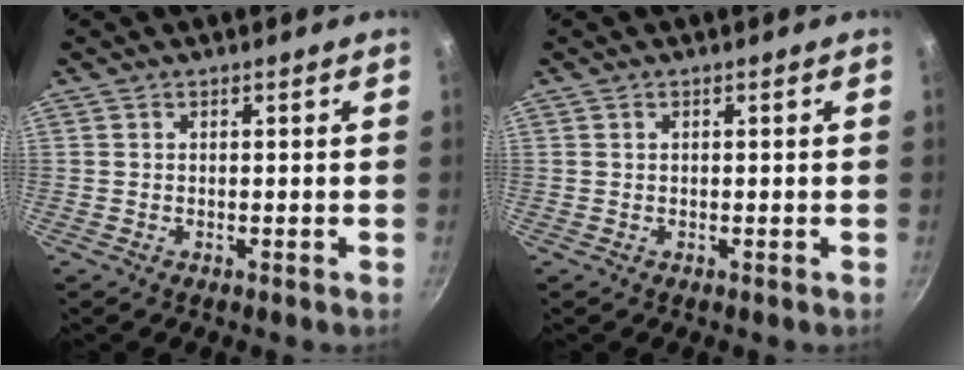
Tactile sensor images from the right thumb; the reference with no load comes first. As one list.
[{"total": 0.0}]